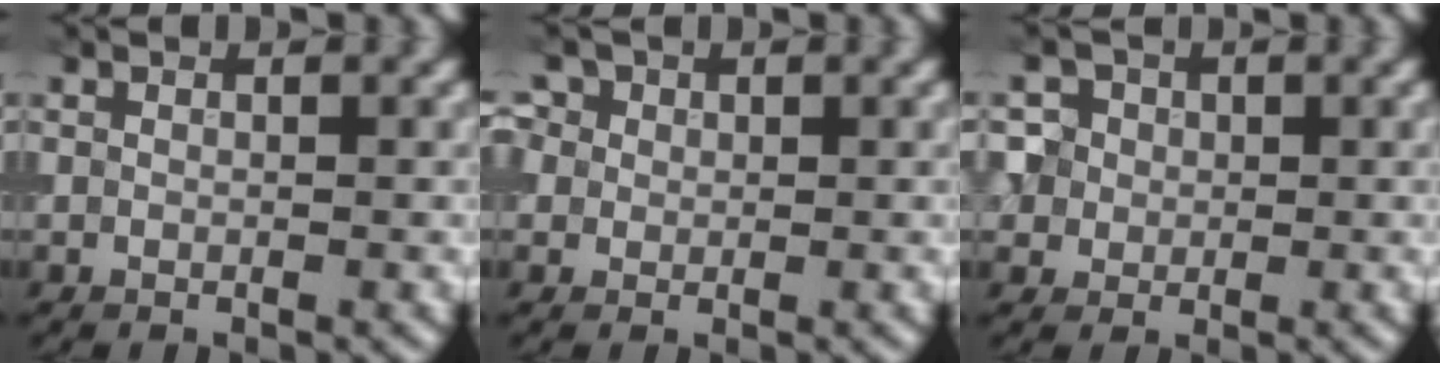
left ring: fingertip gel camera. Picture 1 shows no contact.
{"total": 4.0, "force": [1.8, 3.1, 1.8], "torque": [-0.035, 0.020, 0.013]}
{"total": 5.1, "force": [1.5, 4.5, 1.7], "torque": [-0.024, 0.024, 0.011]}